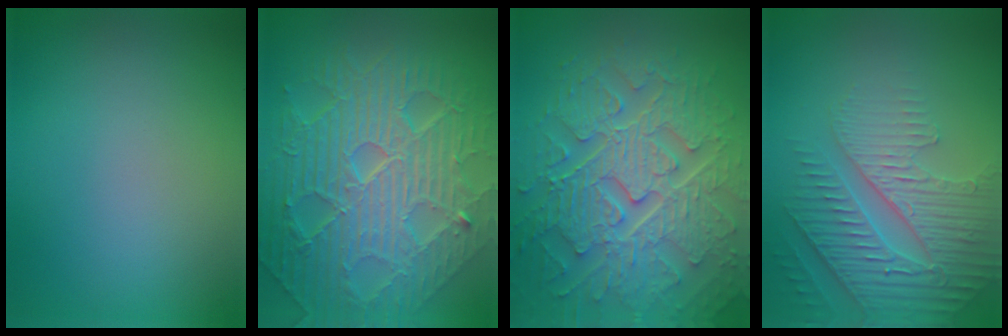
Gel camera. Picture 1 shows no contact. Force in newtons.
{"total": 11.5, "press": 7.6, "slide": 8.7}
{"total": 9.6, "press": 7.0, "slide": 6.6}
{"total": 4.9, "press": 4.4, "slide": 2.0}